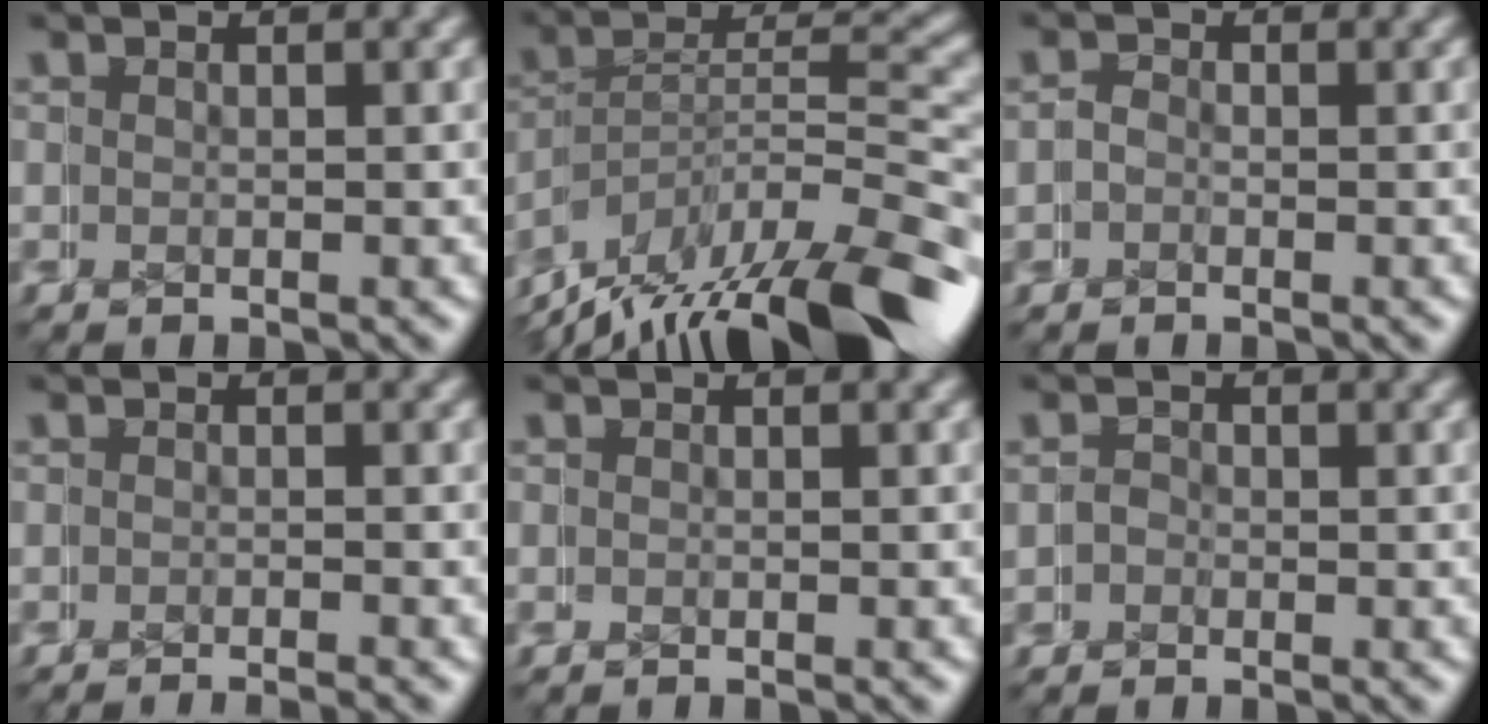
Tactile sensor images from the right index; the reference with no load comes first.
{"total": 11.7, "force": [-6.9, 5.1, 7.9], "torque": [-0.125, -0.011, -0.104]}
{"total": 0.9, "force": [-0.1, 0.9, 0.2], "torque": [0.004, 0.008, -0.010]}
{"total": 2.5, "force": [-2.3, 0.5, 0.8], "torque": [-0.001, -0.001, -0.034]}
{"total": 0.0}
{"total": 0.5, "force": [0.0, 0.5, -0.2], "torque": [0.018, 0.008, -0.007]}